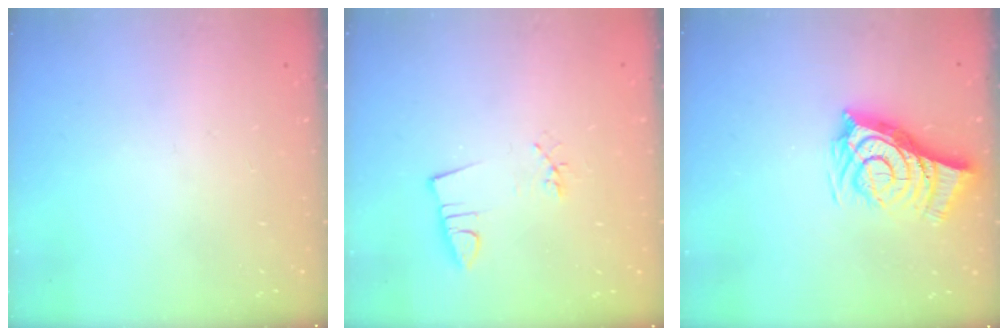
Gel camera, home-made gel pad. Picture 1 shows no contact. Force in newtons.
{"total": 2.6, "press": 0.8, "slide": 2.4}
{"total": 11.5, "press": 10.8, "slide": 3.8}